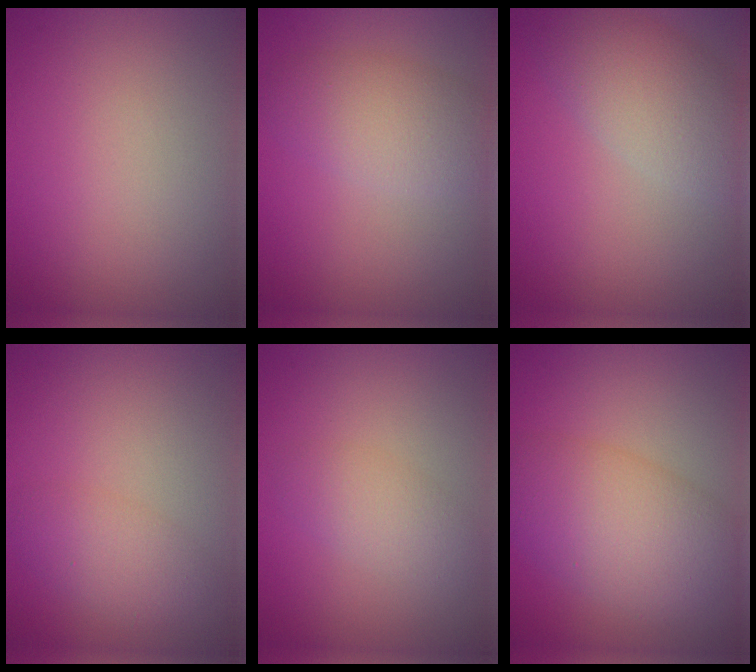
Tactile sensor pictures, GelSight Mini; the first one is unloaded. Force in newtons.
{"total": 4.3, "press": 4.3, "slide": 0.2}
{"total": 4.9, "press": 4.9, "slide": 0.3}
{"total": 2.8, "press": 2.8, "slide": 0.2}
{"total": 2.5, "press": 2.5, "slide": 0.0}
{"total": 7.6, "press": 7.6, "slide": 0.3}